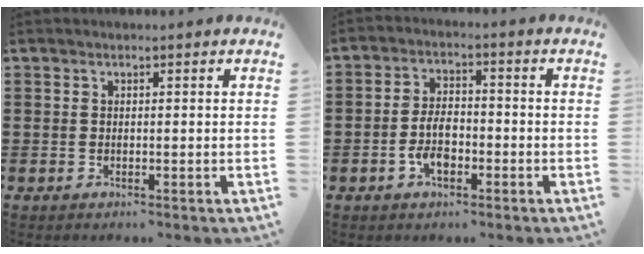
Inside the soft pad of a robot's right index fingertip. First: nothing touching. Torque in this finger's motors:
{"motor_torque": [1.18, 0.95, 0.27, 0.12]}